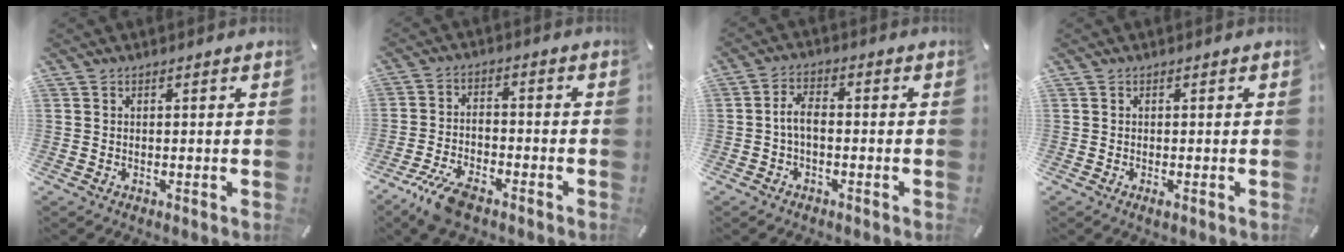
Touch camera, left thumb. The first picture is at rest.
{"total": 8.1, "force": [-5.8, 3.0, 4.8], "torque": [-0.102, 0.021, -0.108]}
{"total": 4.8, "force": [-1.2, 2.8, 3.8], "torque": [-0.081, 0.008, -0.025]}
{"total": 1.1, "force": [-0.3, 0.2, 1.0], "torque": [-0.017, -0.004, -0.003]}